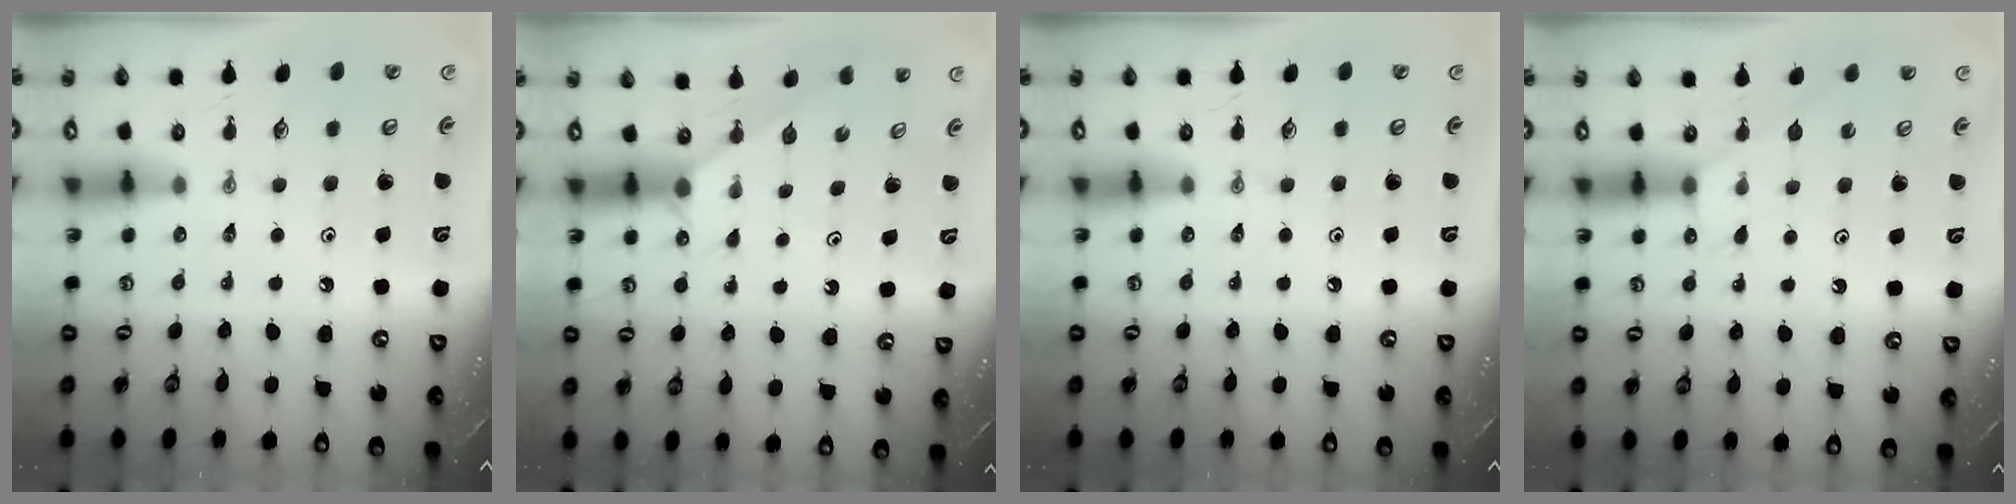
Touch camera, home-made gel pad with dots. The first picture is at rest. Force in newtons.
{"total": 1.1, "press": 1.1, "slide": 0.2}
{"total": 0.0}
{"total": 4.3, "press": 4.3, "slide": 0.4}